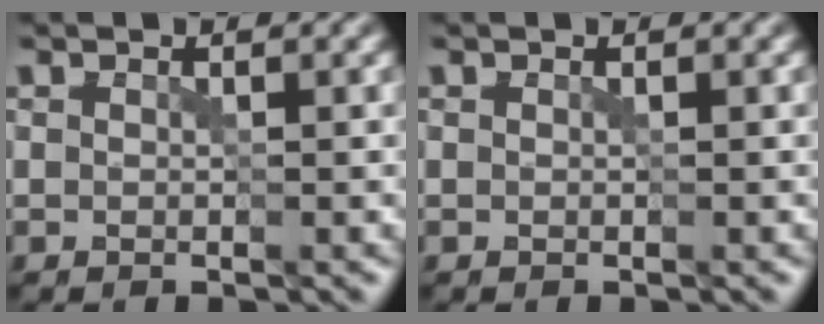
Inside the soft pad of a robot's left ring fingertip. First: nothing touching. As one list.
[{"total": 0.0}]